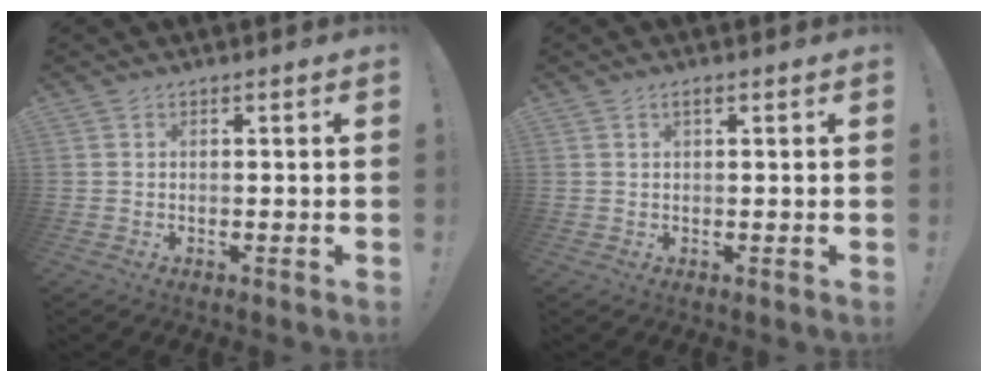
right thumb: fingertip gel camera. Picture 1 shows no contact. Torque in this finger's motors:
{"motor_torque": [0.13, 0.43, 0.03, 0.10, -0.04]}